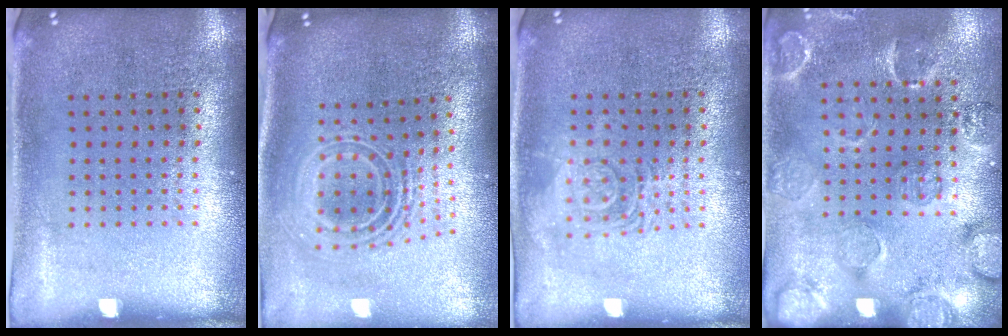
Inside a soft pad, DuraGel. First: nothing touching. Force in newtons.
{"total": 2.3, "press": 1.7, "slide": 1.6}
{"total": 1.6, "press": 1.6, "slide": 0.3}
{"total": 2.7, "press": 1.9, "slide": 1.9}